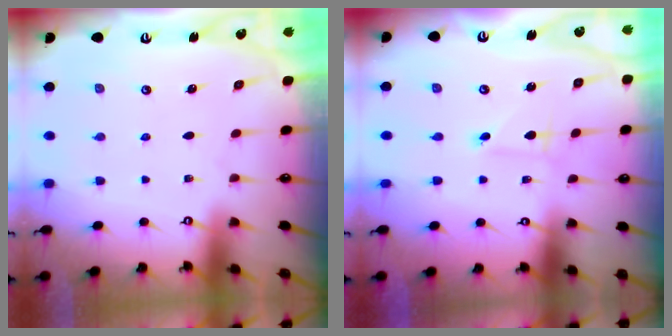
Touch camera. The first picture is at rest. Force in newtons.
{"total": 1.6, "press": 1.6, "slide": 0.1}